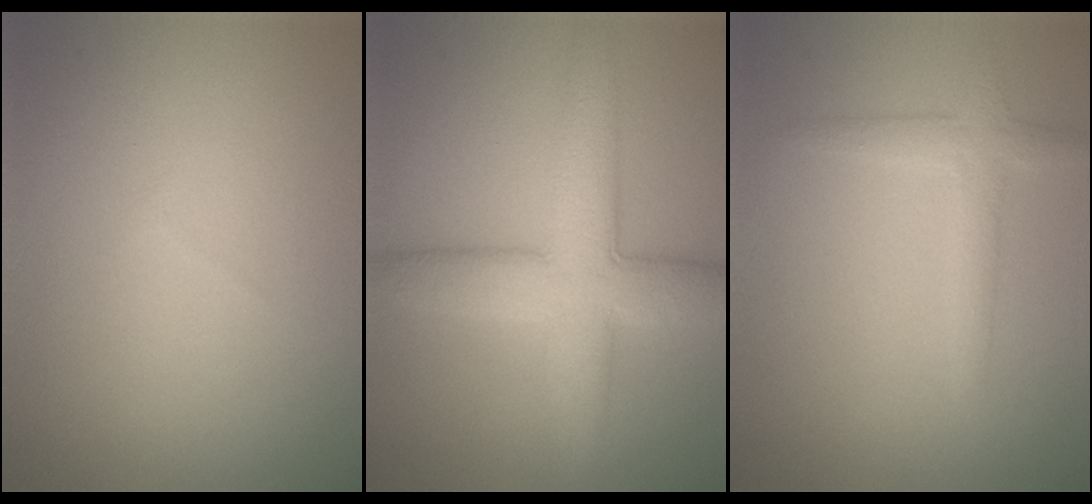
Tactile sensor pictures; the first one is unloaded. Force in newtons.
{"total": 7.3, "press": 7.3, "slide": 0.3}
{"total": 2.3, "press": 2.3, "slide": 0.1}